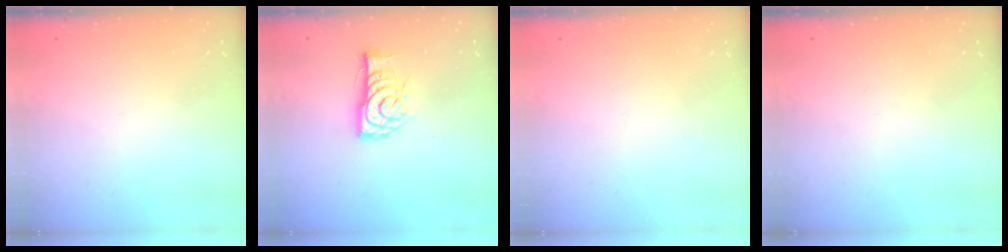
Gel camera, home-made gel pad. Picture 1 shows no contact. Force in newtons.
{"total": 11.5, "press": 11.4, "slide": 0.5}
{"total": 1.7, "press": 1.7, "slide": 0.1}
{"total": 0.0}